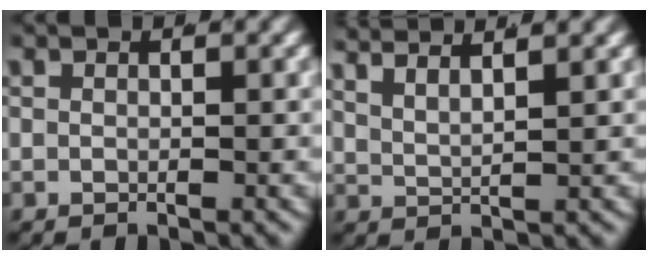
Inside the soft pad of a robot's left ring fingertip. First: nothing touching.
{"total": 4.5, "force": [3.3, 1.7, 2.6], "torque": [-0.055, 0.006, 0.055]}